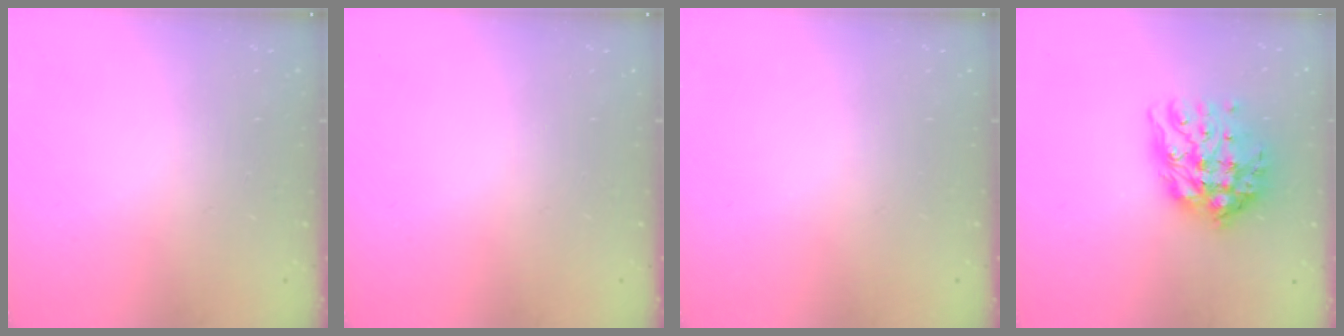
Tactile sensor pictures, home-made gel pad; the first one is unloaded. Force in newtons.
{"total": 0.0}
{"total": 0.0}
{"total": 13.8, "press": 13.7, "slide": 1.2}